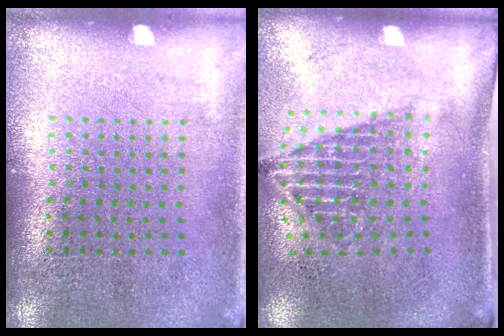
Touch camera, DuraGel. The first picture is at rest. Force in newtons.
{"total": 1.6, "press": 1.2, "slide": 1.0}